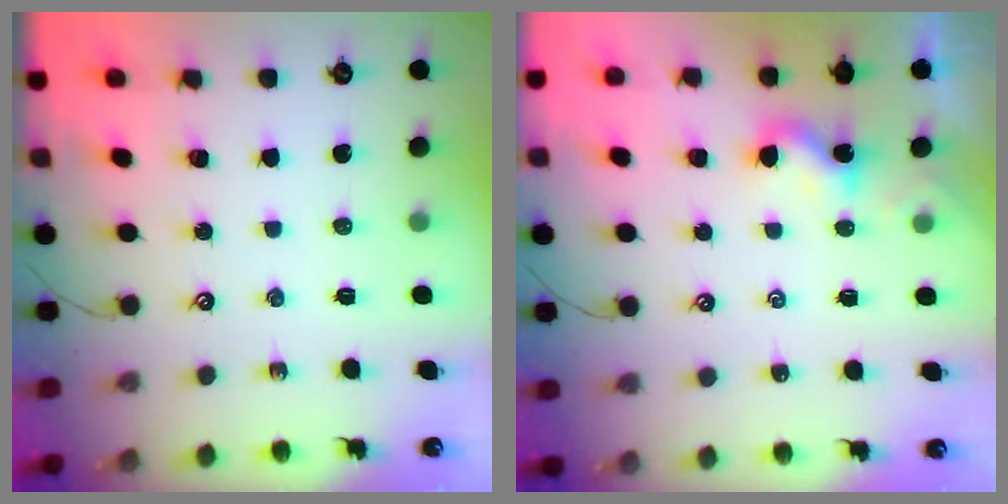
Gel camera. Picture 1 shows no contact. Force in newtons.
{"total": 1.3, "press": 1.2, "slide": 0.5}